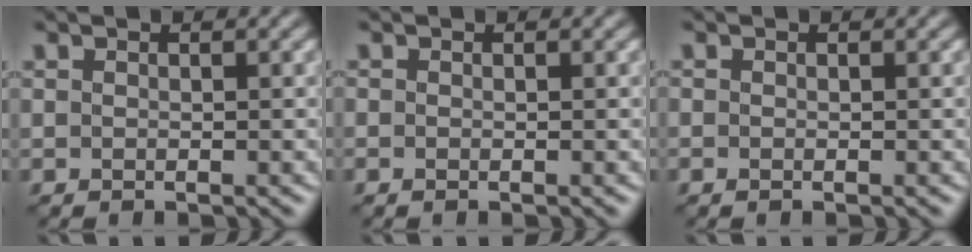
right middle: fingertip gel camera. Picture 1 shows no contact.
{"total": 0.0}
{"total": 0.0}